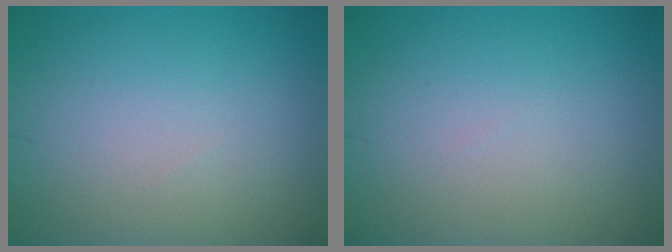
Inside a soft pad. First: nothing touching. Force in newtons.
{"total": 0.0}